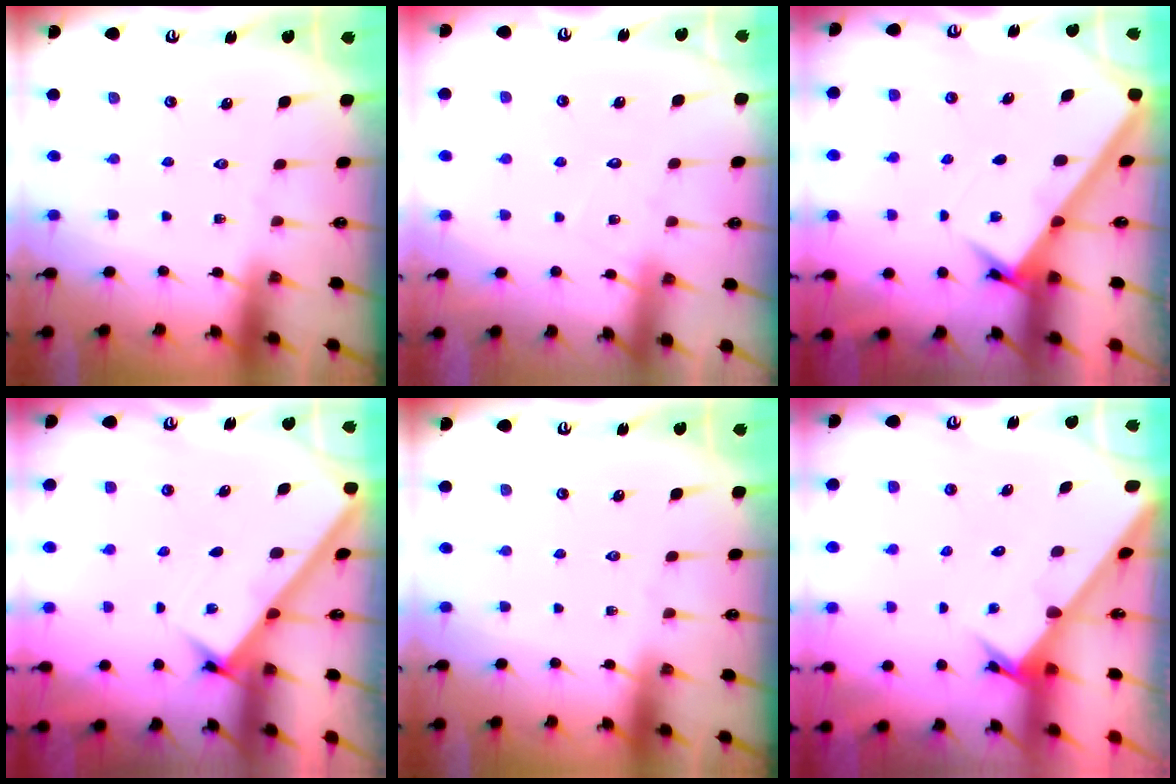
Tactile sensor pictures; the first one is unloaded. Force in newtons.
{"total": 5.4, "press": 5.4, "slide": 0.4}
{"total": 2.7, "press": 2.7, "slide": 0.3}
{"total": 2.7, "press": 2.7, "slide": 0.4}
{"total": 0.0}
{"total": 2.7, "press": 2.7, "slide": 0.3}